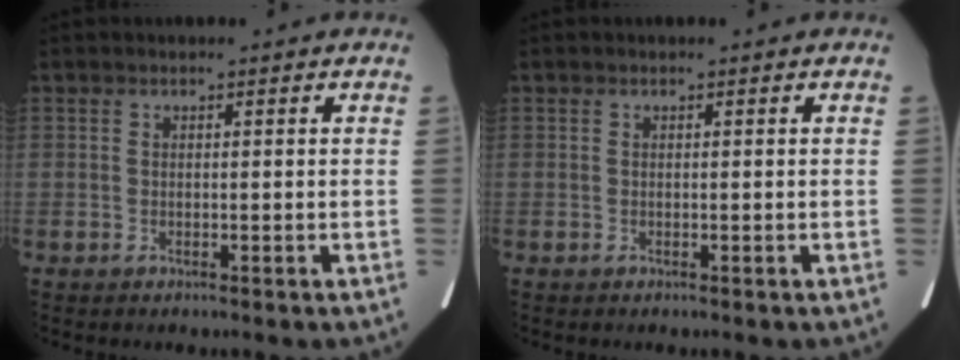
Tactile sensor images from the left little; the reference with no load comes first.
{"total": 0.0}